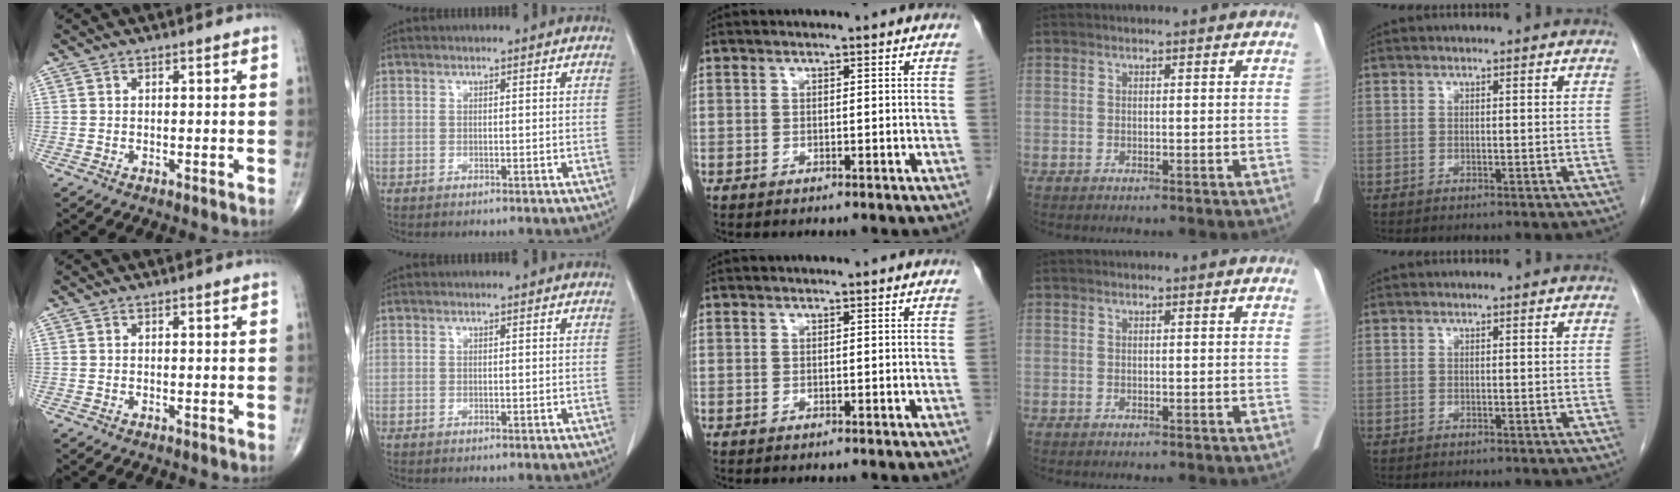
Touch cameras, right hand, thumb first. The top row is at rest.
{}